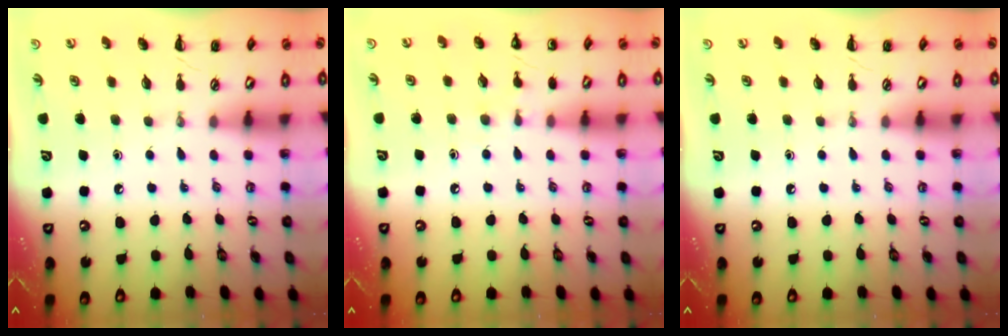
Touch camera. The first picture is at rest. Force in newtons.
{"total": 6.0, "press": 5.7, "slide": 1.9}
{"total": 0.0}